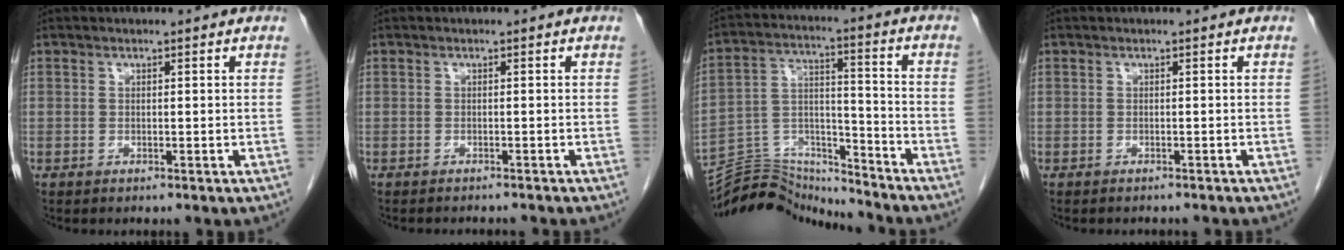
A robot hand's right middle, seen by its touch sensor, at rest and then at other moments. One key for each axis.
{"total": 4.6, "fx": -4.3, "fy": 0.8, "fz": 1.4, "tx": -0.012, "ty": -0.006, "tz": -0.049}
{"total": 14.0, "fx": -14.0, "fy": 0.7, "fz": 0.6, "tx": -0.013, "ty": 0.042, "tz": -0.245}
{"total": 3.0, "fx": -2.8, "fy": 0.9, "fz": 0.9, "tx": -0.012, "ty": -0.002, "tz": -0.030}